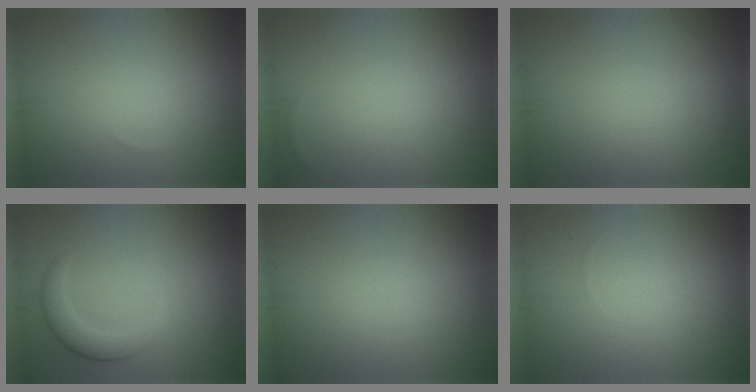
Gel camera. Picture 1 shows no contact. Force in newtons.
{"total": 0.0}
{"total": 0.0}
{"total": 2.7, "press": 2.7, "slide": 0.4}
{"total": 0.0}
{"total": 0.0}